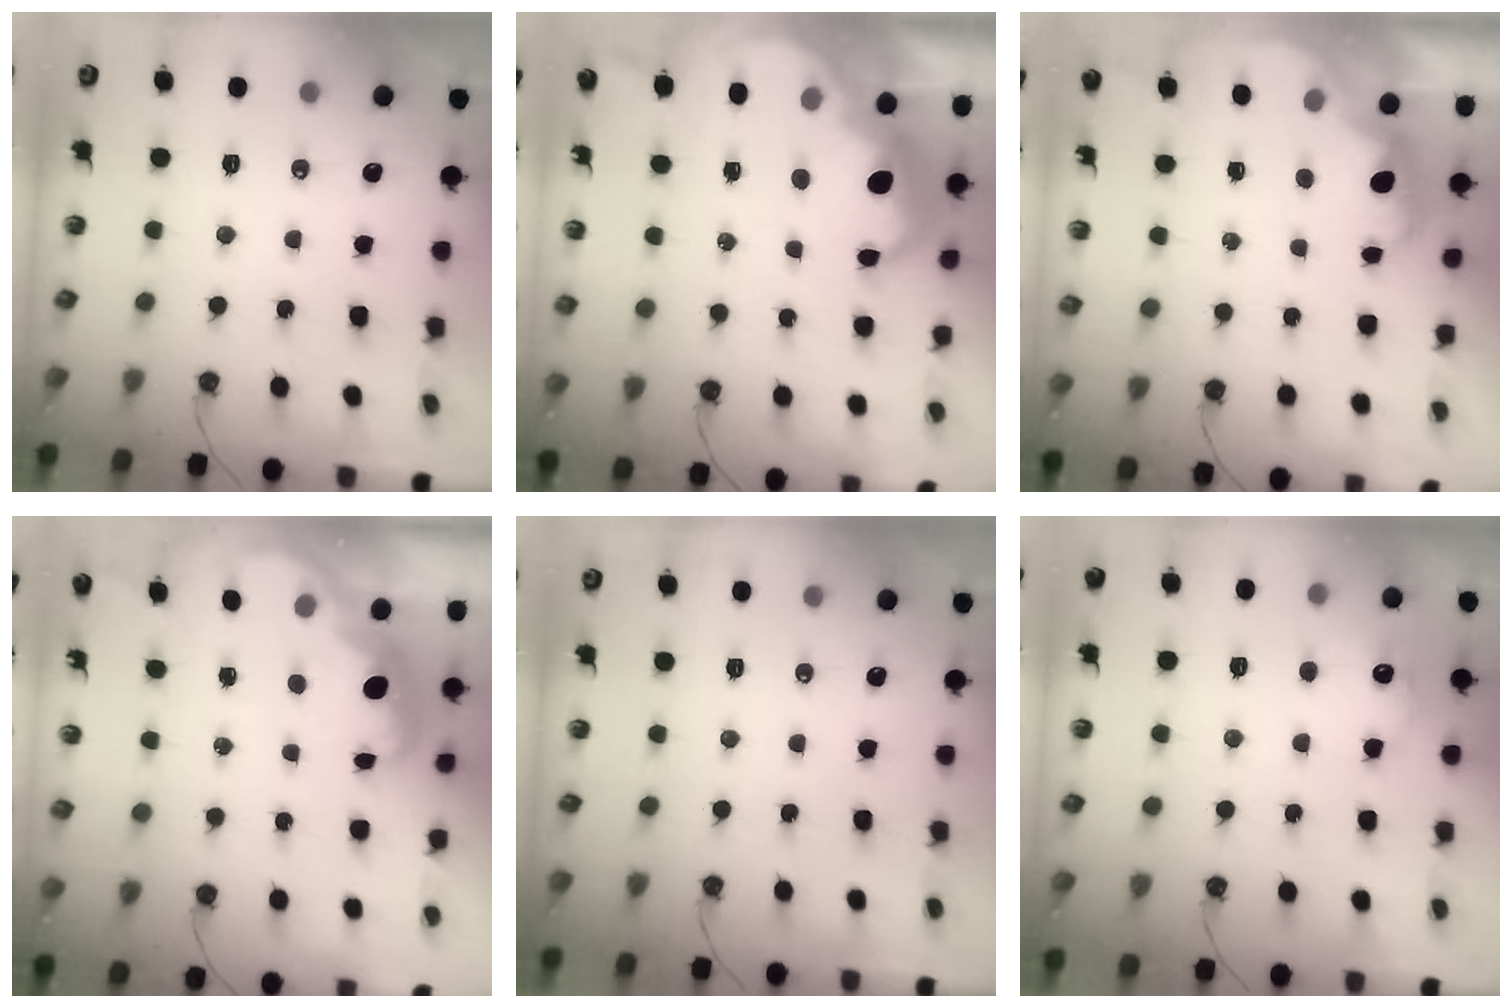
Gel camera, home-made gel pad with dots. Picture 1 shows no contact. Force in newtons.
{"total": 9.0, "press": 9.0, "slide": 0.6}
{"total": 1.9, "press": 1.7, "slide": 0.8}
{"total": 2.7, "press": 2.6, "slide": 0.4}
{"total": 0.0}
{"total": 8.5, "press": 8.4, "slide": 0.3}